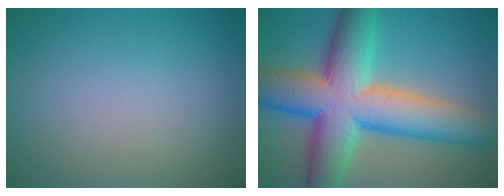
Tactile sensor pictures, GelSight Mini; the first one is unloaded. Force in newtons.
{"total": 13.4, "press": 13.4, "slide": 0.5}